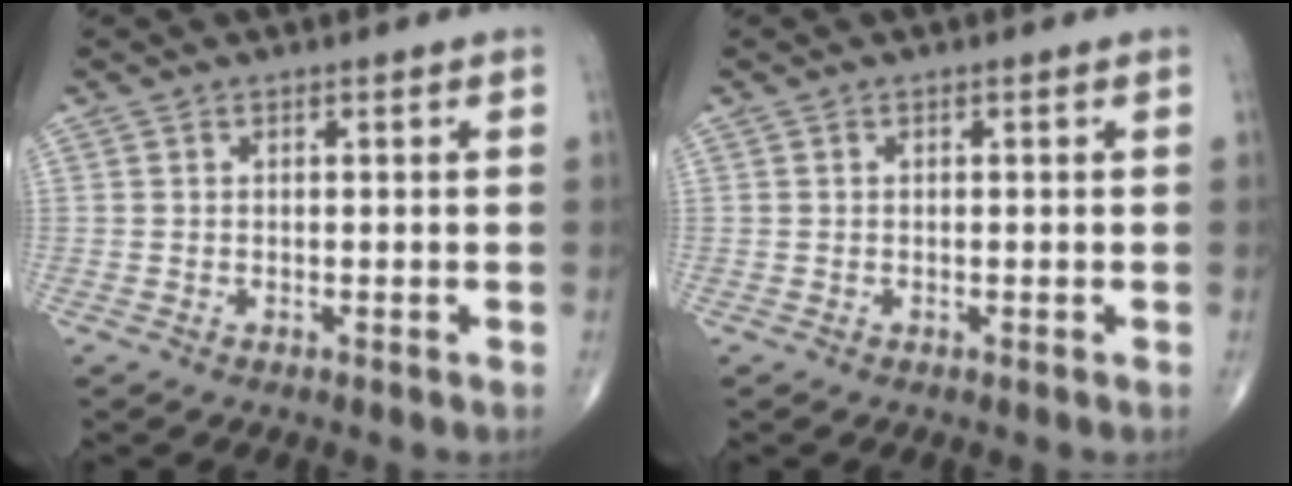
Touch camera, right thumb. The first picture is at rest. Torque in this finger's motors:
{"motor_torque": [0.11, -0.01, -0.12, -0.12, 0.01]}